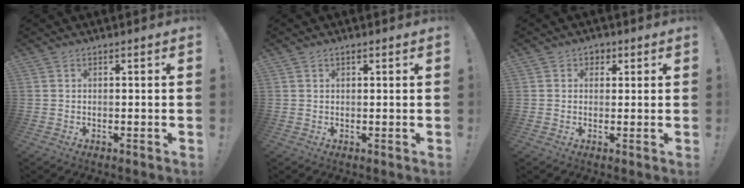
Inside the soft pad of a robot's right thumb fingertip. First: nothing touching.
{"total": 0.8, "force": [0.7, 0.3, 0.4], "torque": [0.000, -0.003, 0.011]}
{"total": 2.6, "force": [0.9, 2.2, 1.0], "torque": [-0.007, -0.002, 0.013]}